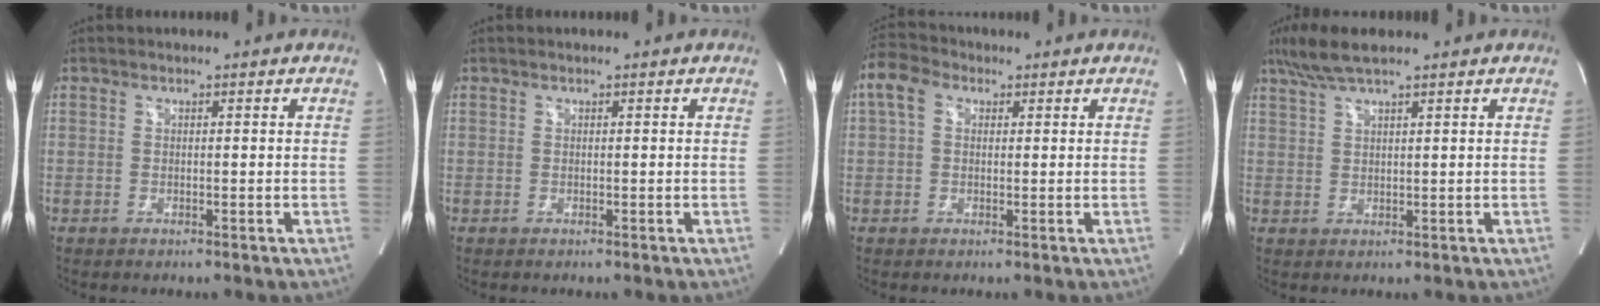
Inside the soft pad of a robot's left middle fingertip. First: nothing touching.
{"total": 0.0}
{"total": 5.2, "force": [1.8, 3.6, 3.3], "torque": [-0.084, 0.032, 0.031]}
{"total": 5.7, "force": [4.4, 0.4, 3.6], "torque": [-0.077, 0.024, 0.086]}